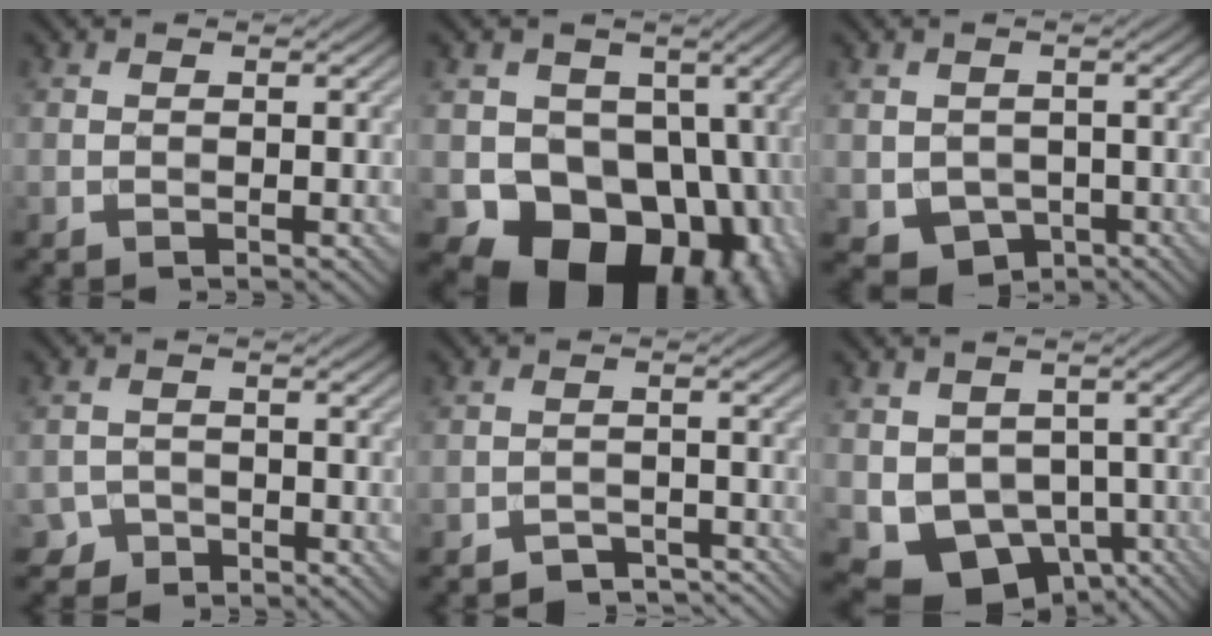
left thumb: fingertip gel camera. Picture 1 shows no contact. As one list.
[{"total": 14.0, "force": [-4.0, 10.7, 8.1], "torque": [-0.089, -0.039, -0.065]}, {"total": 4.5, "force": [-1.3, 3.8, 2.0], "torque": [-0.054, -0.022, -0.022]}, {"total": 2.5, "force": [-1.9, 1.6, 0.0], "torque": [0.008, 0.007, -0.040]}, {"total": 3.8, "force": [-3.4, 1.3, 1.1], "torque": [-0.012, 0.001, -0.054]}, {"total": 8.4, "force": [-1.6, 7.0, 4.4], "torque": [-0.090, -0.045, -0.013]}]